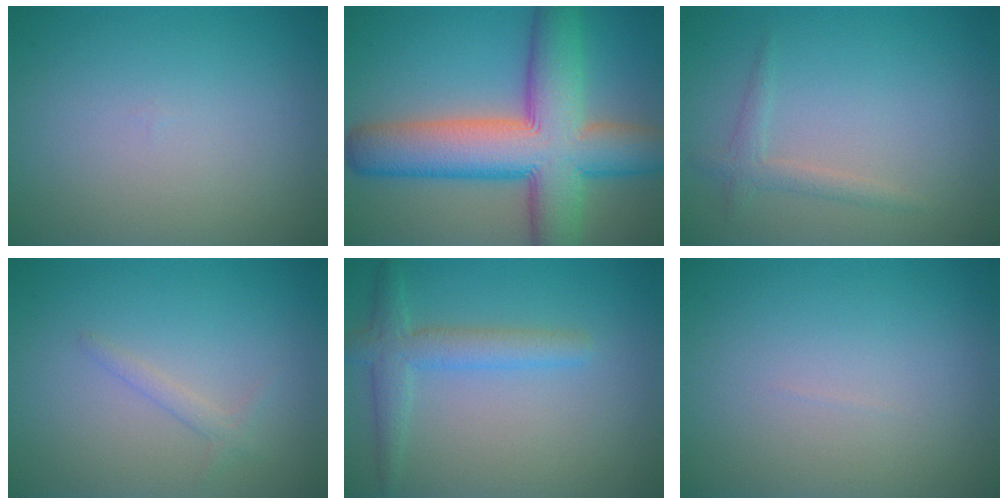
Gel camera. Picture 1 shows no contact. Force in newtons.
{"total": 12.6, "press": 12.6, "slide": 0.6}
{"total": 1.5, "press": 1.5, "slide": 0.0}
{"total": 1.0, "press": 1.0, "slide": 0.0}
{"total": 4.0, "press": 3.9, "slide": 0.3}
{"total": 0.0}